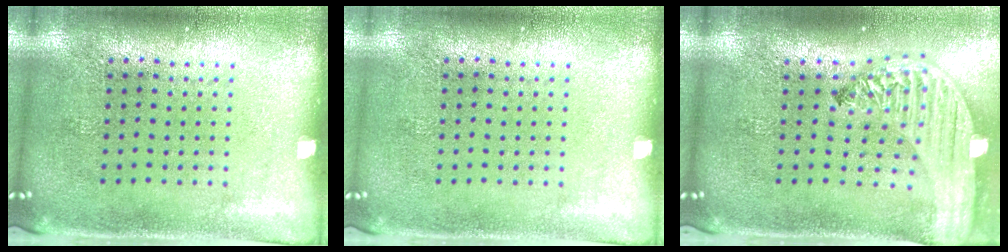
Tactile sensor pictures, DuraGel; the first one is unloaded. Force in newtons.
{"total": 0.0}
{"total": 3.2, "press": 2.6, "slide": 1.9}